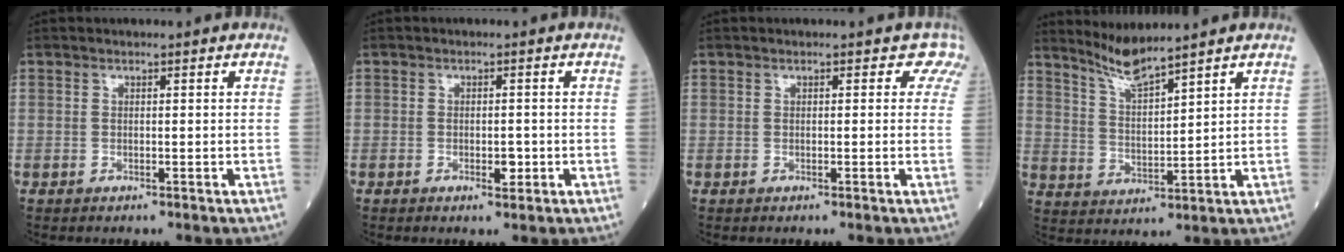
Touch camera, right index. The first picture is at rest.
{"total": 2.1, "force": [-0.8, 0.8, 1.8], "torque": [-0.029, 0.000, -0.009]}
{"total": 2.3, "force": [1.4, 1.8, 0.6], "torque": [0.022, -0.002, -0.003]}
{"total": 5.7, "force": [5.3, -0.8, 1.8], "torque": [-0.041, -0.016, 0.110]}